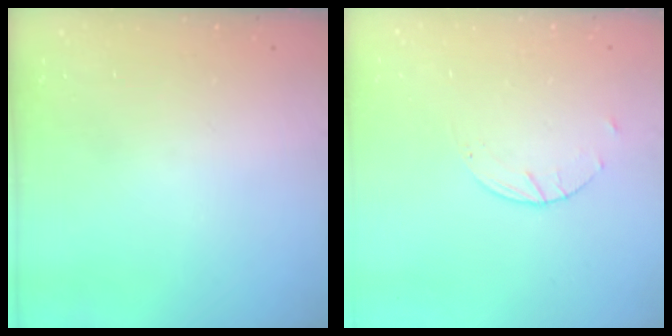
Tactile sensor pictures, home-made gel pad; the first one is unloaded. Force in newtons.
{"total": 2.6, "press": 2.6, "slide": 0.4}